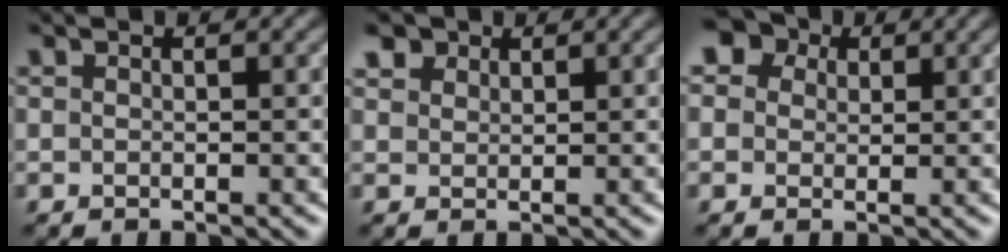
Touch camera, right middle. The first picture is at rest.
{"total": 1.9, "force": [1.5, 1.1, 0.2], "torque": [-0.009, 0.005, 0.030]}
{"total": 5.5, "force": [3.1, 4.0, 2.0], "torque": [-0.051, 0.008, 0.035]}